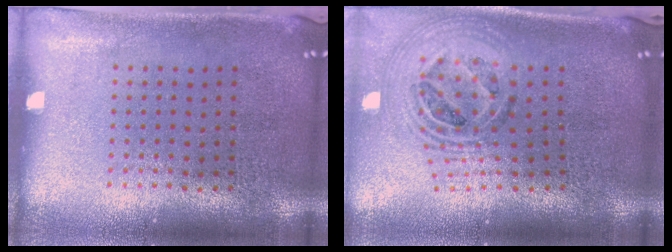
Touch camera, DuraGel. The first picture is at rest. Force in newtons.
{"total": 1.8, "press": 1.5, "slide": 1.1}